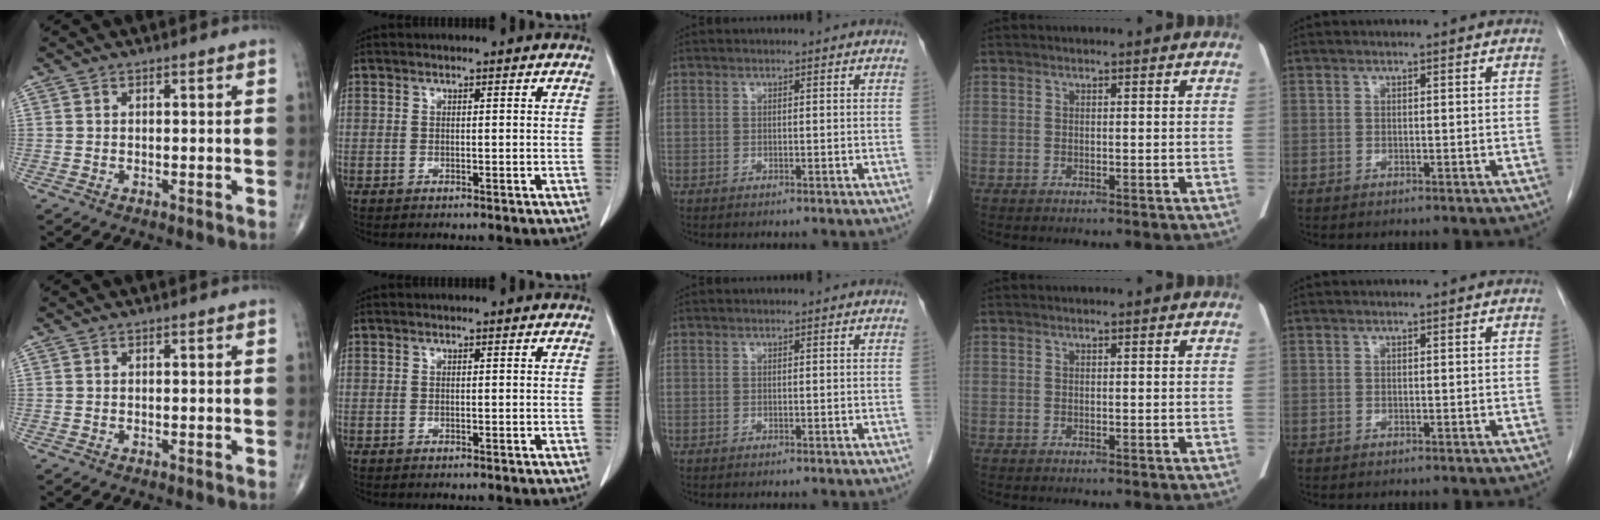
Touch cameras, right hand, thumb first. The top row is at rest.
{}